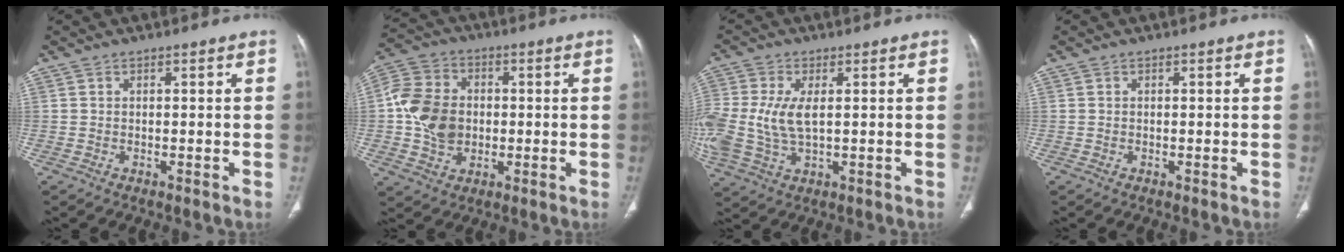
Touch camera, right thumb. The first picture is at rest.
{"total": 12.3, "force": [-0.5, 9.7, 7.6], "torque": [-0.134, 0.017, -0.012]}
{"total": 12.0, "force": [0.6, 6.5, 10.0], "torque": [-0.249, -0.005, 0.020]}
{"total": 0.0}